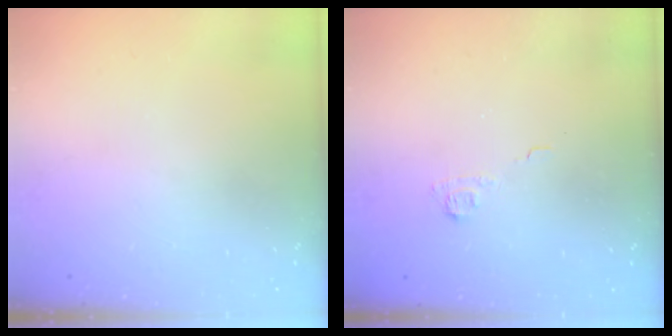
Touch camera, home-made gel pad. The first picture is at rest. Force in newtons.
{"total": 3.9, "press": 3.7, "slide": 1.1}